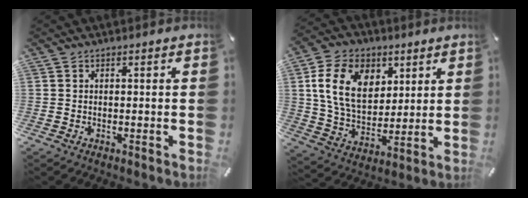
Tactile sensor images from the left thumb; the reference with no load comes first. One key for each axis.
{"total": 15.0, "fx": 5.3, "fy": 10.8, "fz": 8.9, "tx": -0.175, "ty": -0.003, "tz": 0.096}